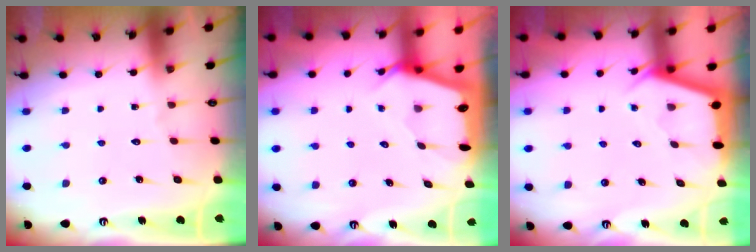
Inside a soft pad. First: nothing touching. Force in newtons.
{"total": 2.4, "press": 2.4, "slide": 0.3}
{"total": 2.9, "press": 2.9, "slide": 0.3}